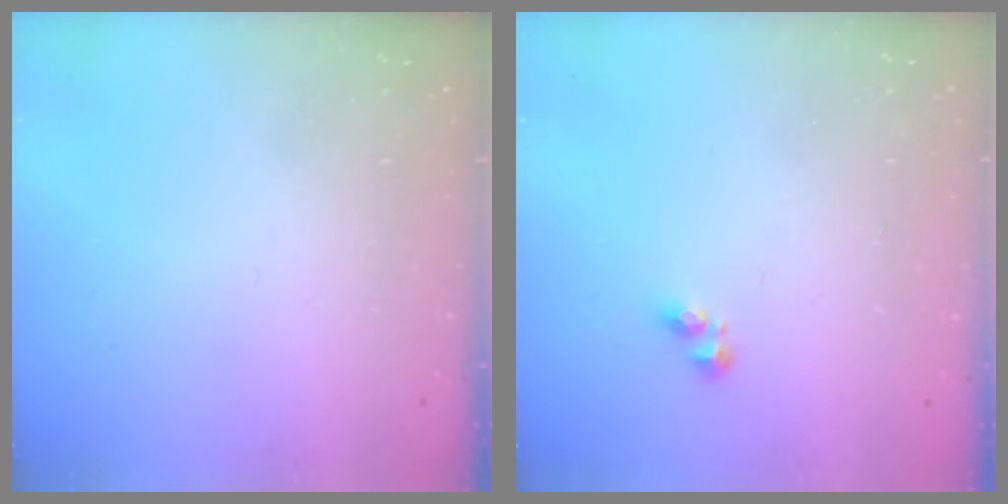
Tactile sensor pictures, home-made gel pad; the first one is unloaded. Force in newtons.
{"total": 2.8, "press": 2.8, "slide": 0.3}